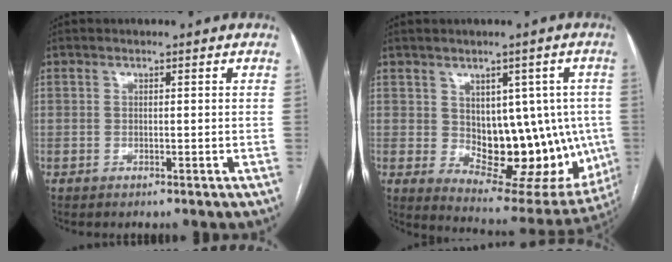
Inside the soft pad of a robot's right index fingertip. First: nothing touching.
{"total": 16.3, "force": [-0.6, 8.7, 13.8], "torque": [-0.164, 0.006, 0.019]}